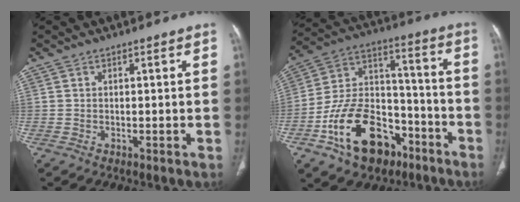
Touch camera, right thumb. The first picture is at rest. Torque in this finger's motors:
{"motor_torque": [0.54, 0.63, 1.90, -0.89, 0.19]}